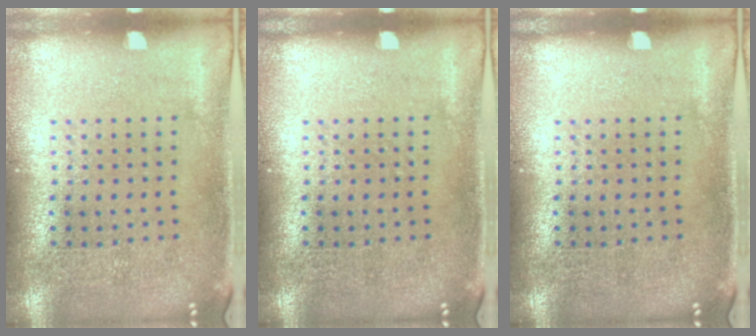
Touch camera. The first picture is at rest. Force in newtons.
{"total": 0.0}
{"total": 0.0}